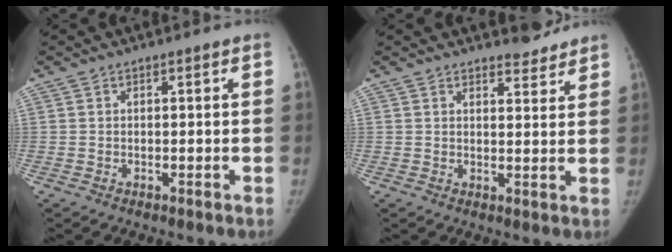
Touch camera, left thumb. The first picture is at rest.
{"total": 3.7, "force": [3.5, 1.0, 0.6], "torque": [0.009, -0.031, 0.046]}